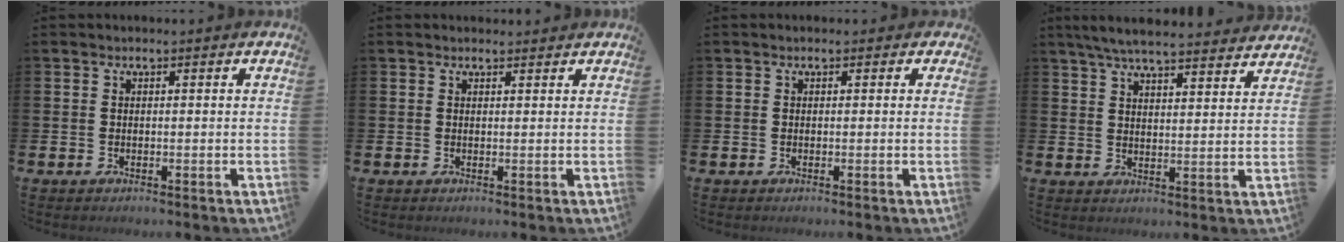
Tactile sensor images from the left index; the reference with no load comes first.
{"total": 0.8, "force": [0.7, 0.3, 0.1], "torque": [0.010, -0.001, 0.010]}
{"total": 0.7, "force": [0.1, 0.6, 0.4], "torque": [-0.006, 0.010, -0.002]}
{"total": 6.4, "force": [6.1, 0.7, 1.8], "torque": [-0.052, -0.031, 0.109]}